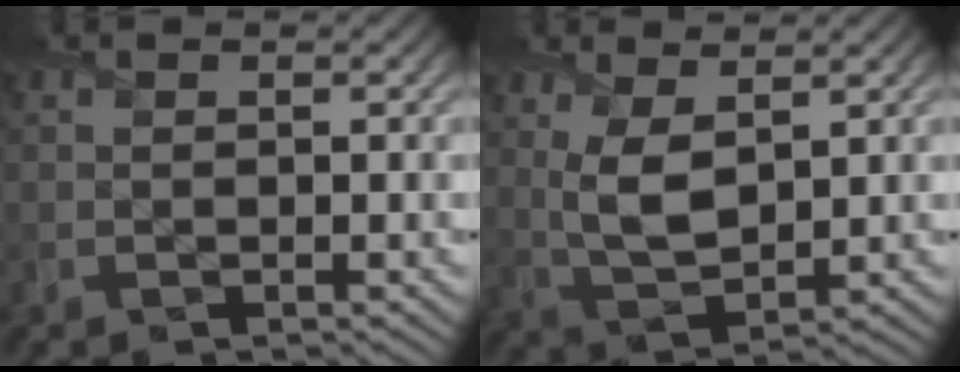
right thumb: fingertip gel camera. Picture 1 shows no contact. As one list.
[{"total": 5.9, "force": [1.9, 2.9, 4.8], "torque": [-0.114, -0.003, 0.041]}]